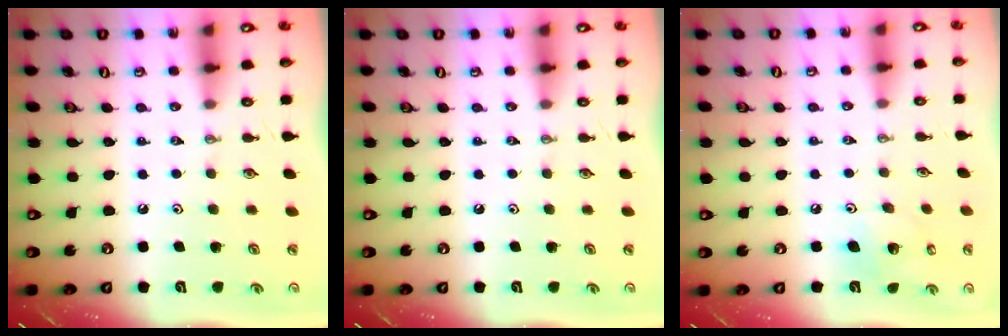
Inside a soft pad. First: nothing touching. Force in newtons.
{"total": 0.0}
{"total": 9.6, "press": 9.4, "slide": 1.9}